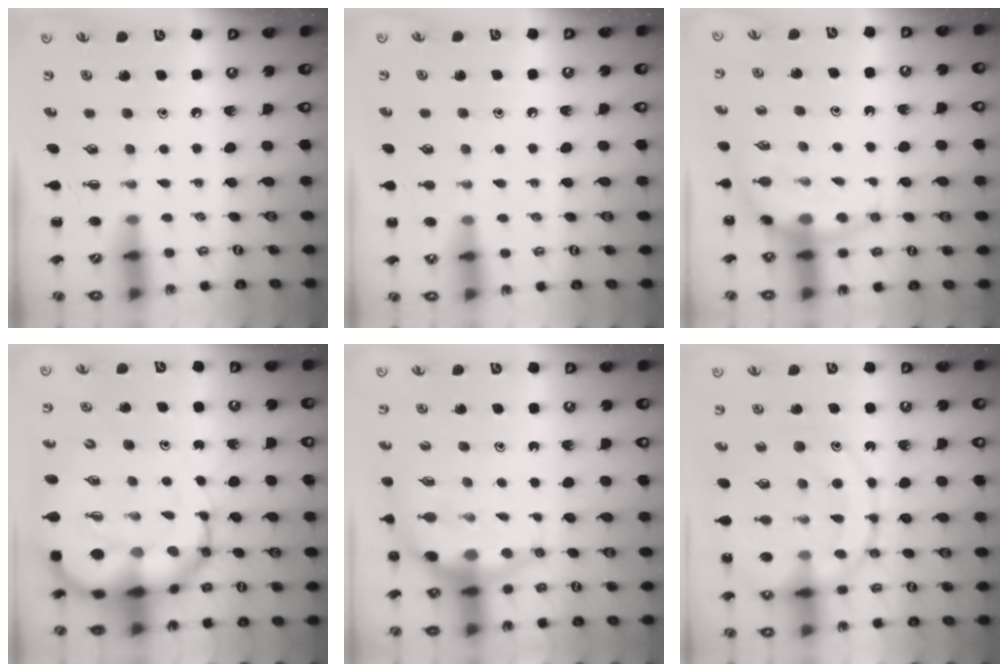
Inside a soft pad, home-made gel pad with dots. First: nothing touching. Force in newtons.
{"total": 3.1, "press": 3.0, "slide": 1.0}
{"total": 7.4, "press": 7.3, "slide": 1.2}
{"total": 16.7, "press": 16.0, "slide": 4.7}
{"total": 7.3, "press": 7.2, "slide": 1.6}
{"total": 19.1, "press": 19.0, "slide": 2.4}